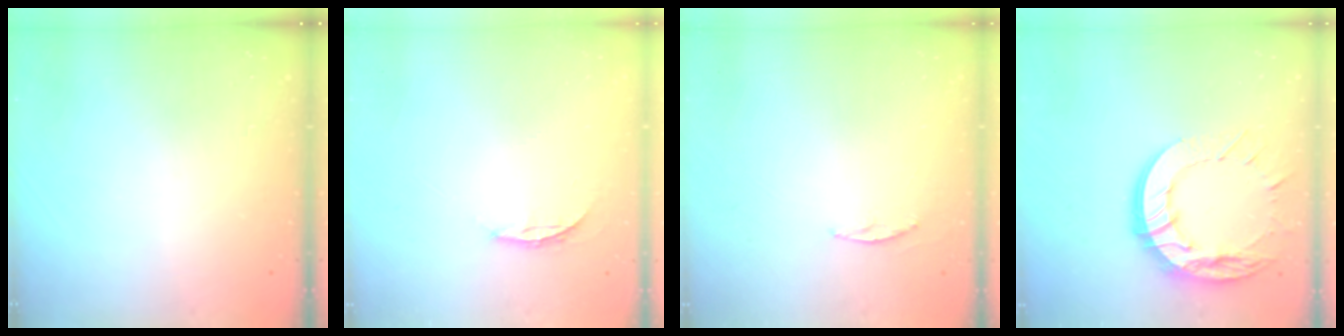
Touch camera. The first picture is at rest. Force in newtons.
{"total": 3.8, "press": 3.8, "slide": 0.3}
{"total": 3.3, "press": 3.3, "slide": 0.4}
{"total": 16.7, "press": 16.6, "slide": 1.6}